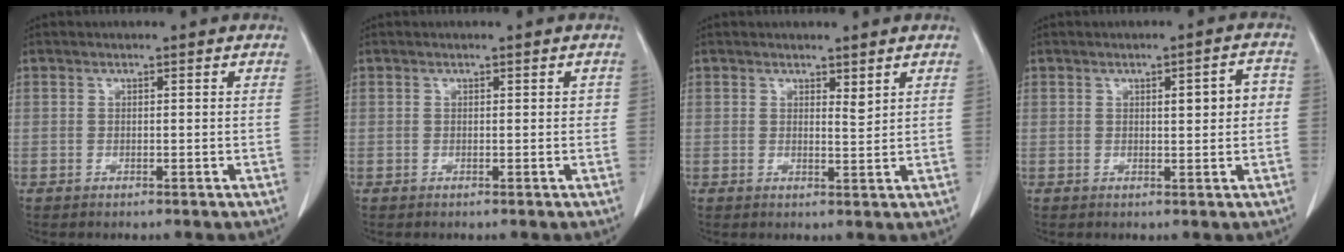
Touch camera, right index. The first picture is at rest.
{"total": 0.8, "force": [0.1, 0.6, 0.5], "torque": [-0.002, 0.009, 0.002]}
{"total": 1.5, "force": [1.1, 0.3, 0.9], "torque": [-0.015, -0.010, 0.019]}
{"total": 4.2, "force": [0.5, 1.1, 4.0], "torque": [-0.053, 0.011, 0.006]}